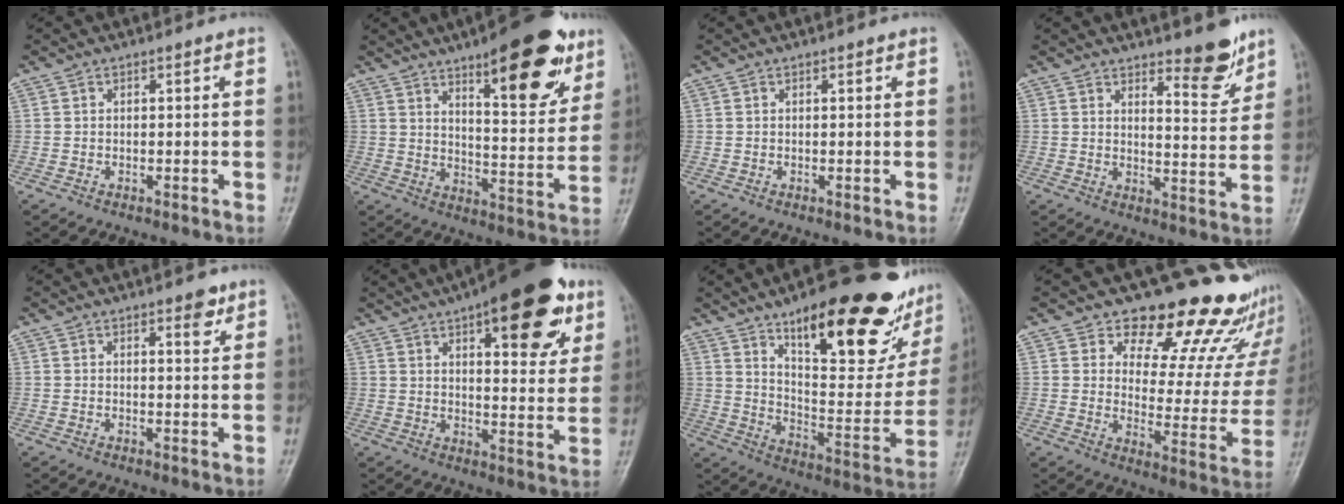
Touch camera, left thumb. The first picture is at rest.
{"total": 19.0, "force": [11.1, 6.1, 14.1], "torque": [-0.156, -0.058, 0.167]}
{"total": 0.6, "force": [0.3, 0.1, 0.4], "torque": [-0.007, -0.001, 0.004]}
{"total": 7.8, "force": [5.8, 2.0, 4.8], "torque": [-0.047, -0.052, 0.086]}
{"total": 3.5, "force": [2.2, 1.2, 2.4], "torque": [-0.021, -0.012, 0.029]}
{"total": 20.8, "force": [11.1, 7.7, 15.9], "torque": [-0.183, -0.032, 0.155]}
{"total": 31.9, "force": [18.7, 10.7, 23.5], "torque": [-0.292, -0.067, 0.285]}
{"total": 21.4, "force": [17.4, 9.3, 8.1], "torque": [-0.044, -0.126, 0.214]}